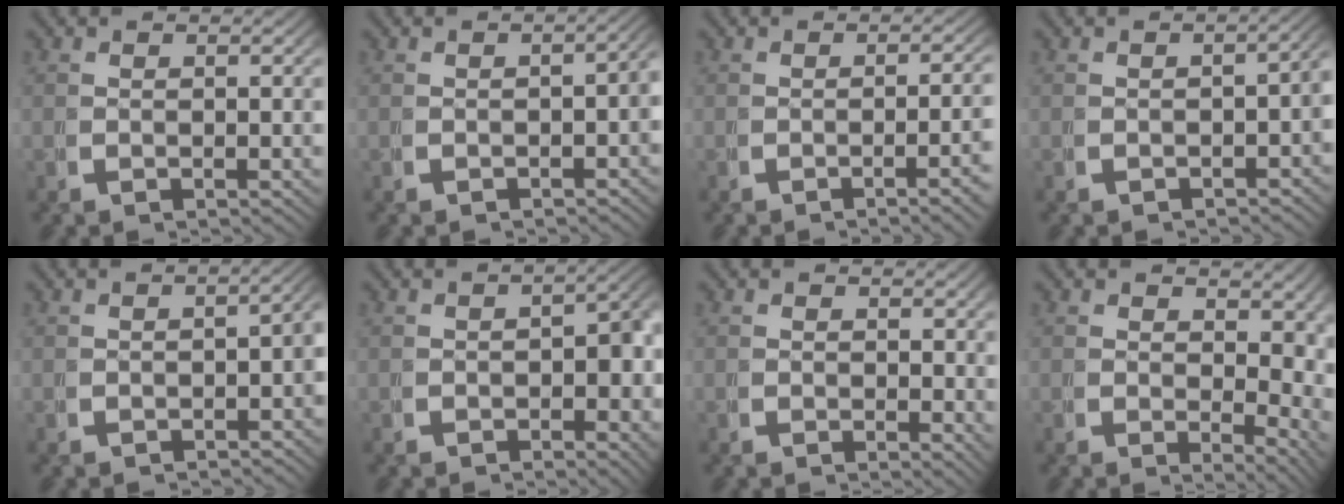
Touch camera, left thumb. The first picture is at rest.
{"total": 2.5, "force": [-1.2, 1.0, 2.0], "torque": [-0.022, -0.003, -0.015]}
{"total": 3.0, "force": [-1.2, 0.3, 2.7], "torque": [-0.037, 0.007, -0.021]}
{"total": 2.7, "force": [-1.5, 1.0, 2.1], "torque": [-0.022, -0.003, -0.019]}
{"total": 2.8, "force": [-1.3, 1.1, 2.2], "torque": [-0.023, -0.002, -0.016]}
{"total": 3.9, "force": [-0.6, 2.2, 3.2], "torque": [-0.032, -0.008, -0.007]}
{"total": 1.4, "force": [0.8, 0.8, 0.8], "torque": [-0.002, -0.004, 0.011]}
{"total": 4.9, "force": [1.7, 2.9, 3.5], "torque": [-0.042, -0.021, 0.035]}